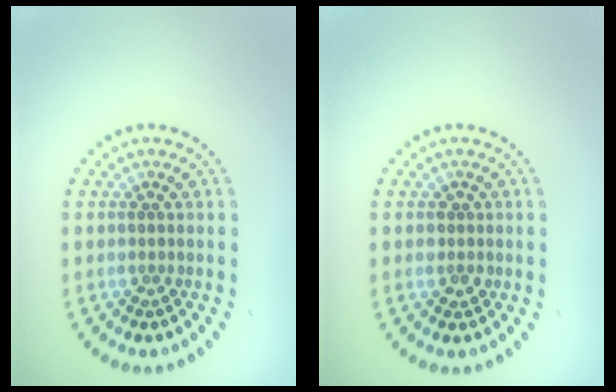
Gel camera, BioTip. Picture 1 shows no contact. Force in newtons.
{"total": 1.2, "press": 1.1, "slide": 0.6}